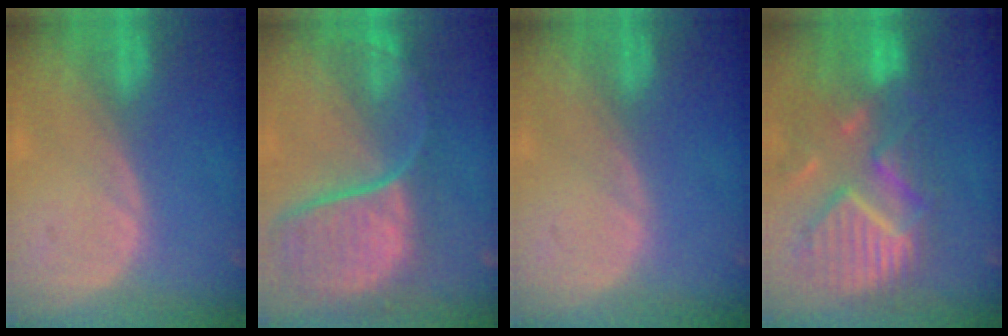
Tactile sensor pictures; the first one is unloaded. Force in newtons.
{"total": 12.1, "press": 9.8, "slide": 7.1}
{"total": 0.0}
{"total": 12.0, "press": 10.5, "slide": 5.8}